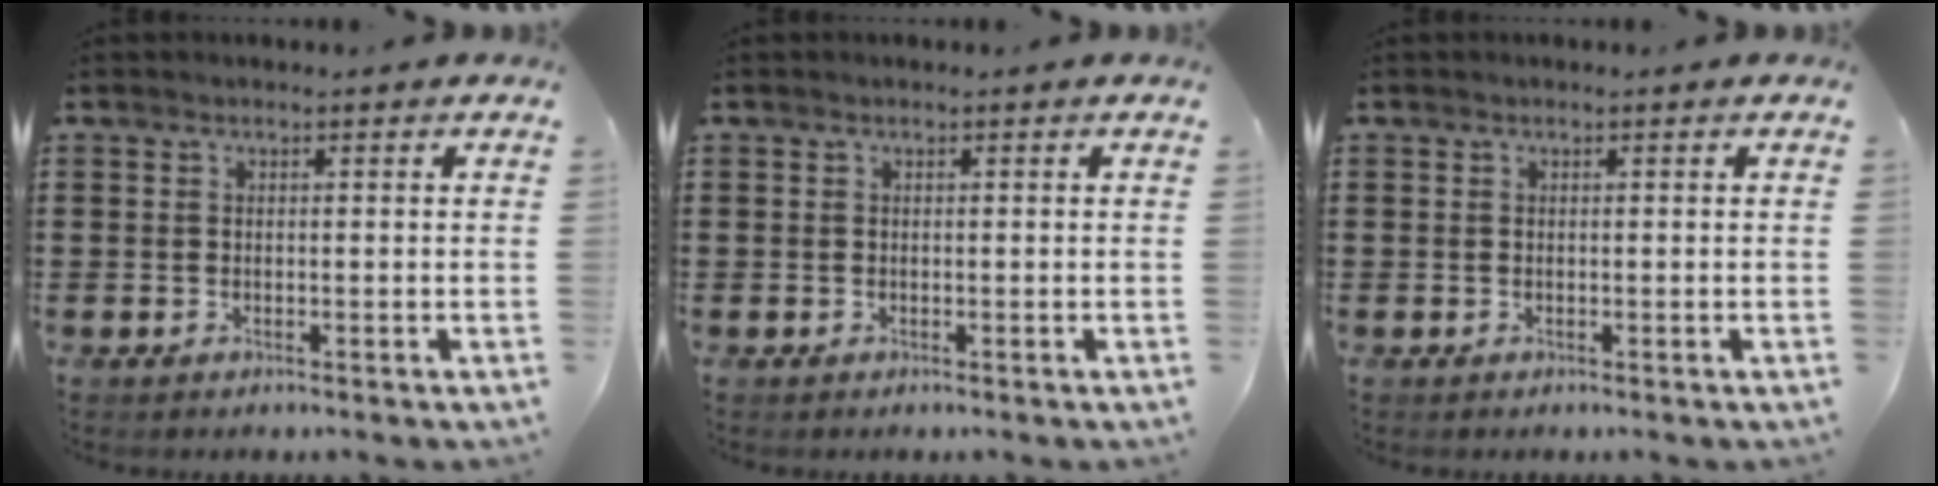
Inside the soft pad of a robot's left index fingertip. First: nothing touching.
{"total": 0.0}
{"total": 0.0}